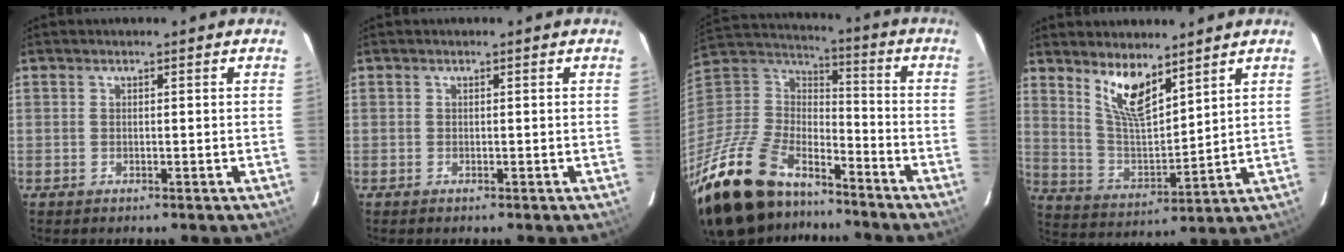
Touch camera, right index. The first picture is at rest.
{"total": 0.0}
{"total": 27.9, "force": [-20.6, 12.6, 13.8], "torque": [-0.306, -0.007, -0.342]}
{"total": 10.0, "force": [6.9, 3.1, 6.5], "torque": [-0.123, -0.006, 0.142]}